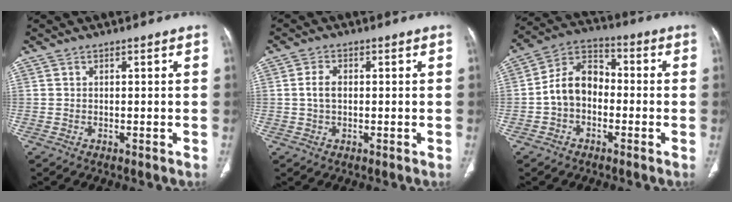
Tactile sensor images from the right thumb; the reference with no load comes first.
{"total": 3.5, "force": [0.2, 2.2, 2.7], "torque": [-0.054, 0.008, 0.002]}
{"total": 10.0, "force": [-1.6, 7.3, 6.6], "torque": [-0.102, 0.037, -0.044]}